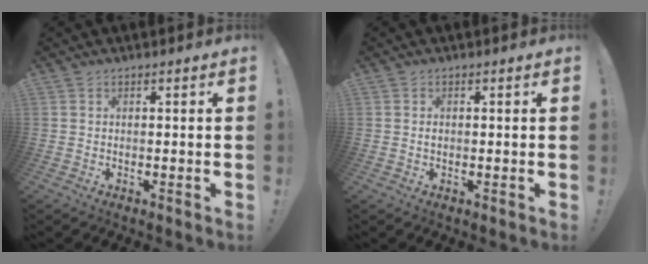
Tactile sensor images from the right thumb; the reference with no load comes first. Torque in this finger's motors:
{"motor_torque": [-0.10, -0.02, -0.14, 0.03, 0.00]}